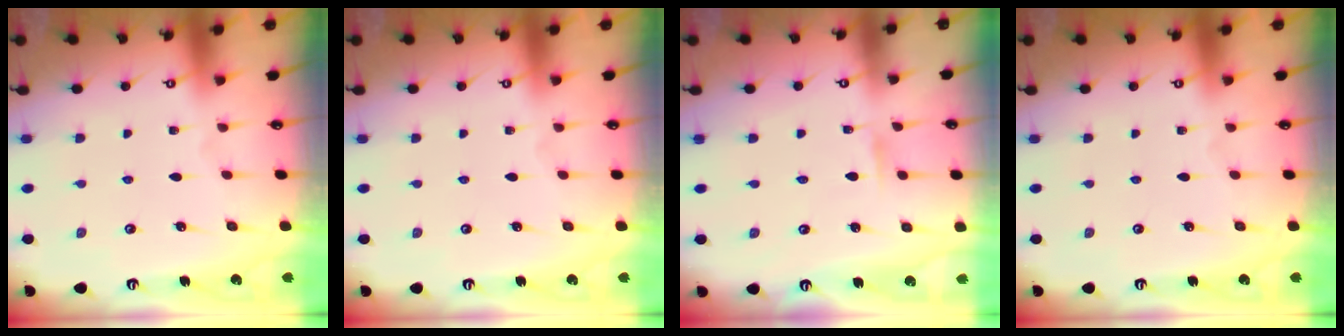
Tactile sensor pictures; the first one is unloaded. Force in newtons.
{"total": 0.0}
{"total": 2.7, "press": 2.7, "slide": 0.3}
{"total": 0.0}